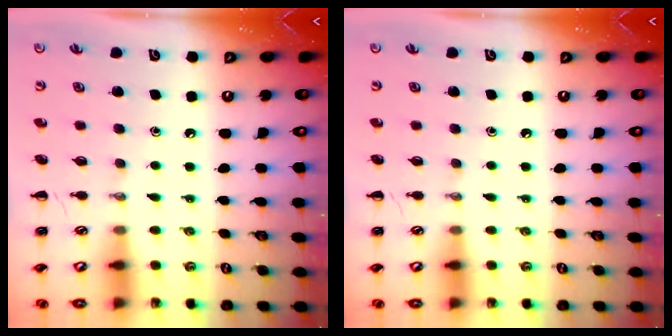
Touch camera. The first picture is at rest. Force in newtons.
{"total": 0.0}